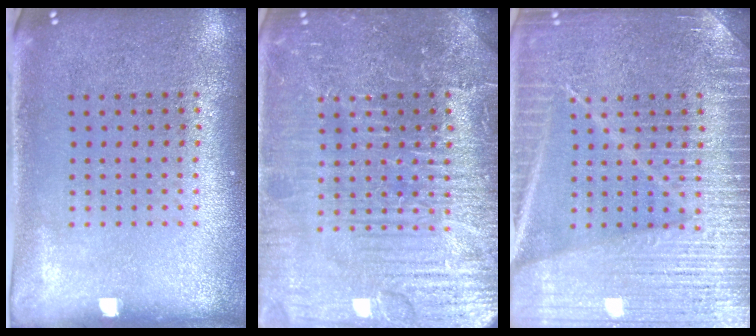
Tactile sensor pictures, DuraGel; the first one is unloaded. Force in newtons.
{"total": 6.0, "press": 5.9, "slide": 0.7}
{"total": 6.8, "press": 6.7, "slide": 0.8}